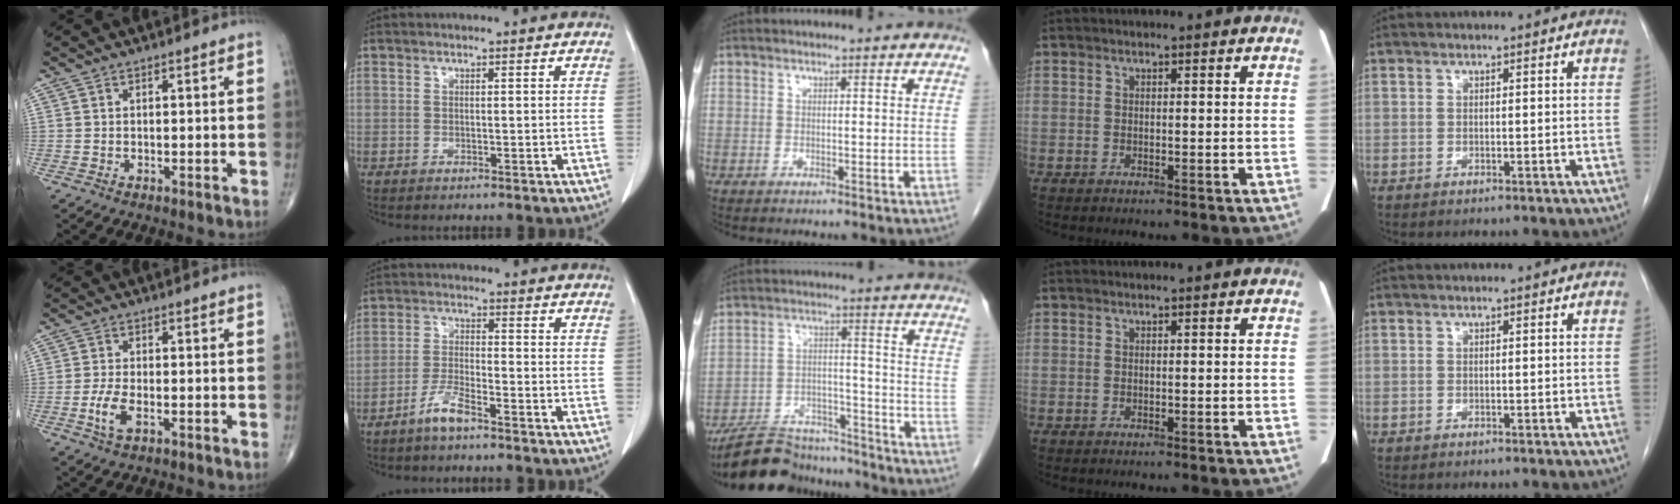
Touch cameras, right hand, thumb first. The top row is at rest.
{"thumb": {"total": 4.4, "force": [-1.5, 1.9, 3.7], "torque": [-0.084, 0.003, -0.028]}, "index": {"total": 4.3, "force": [-3.2, 0.6, 2.7], "torque": [-0.062, -0.003, -0.062]}, "middle": {"total": 14.2, "force": [-13.2, 4.1, 3.5], "torque": [-0.049, 0.023, -0.206]}}